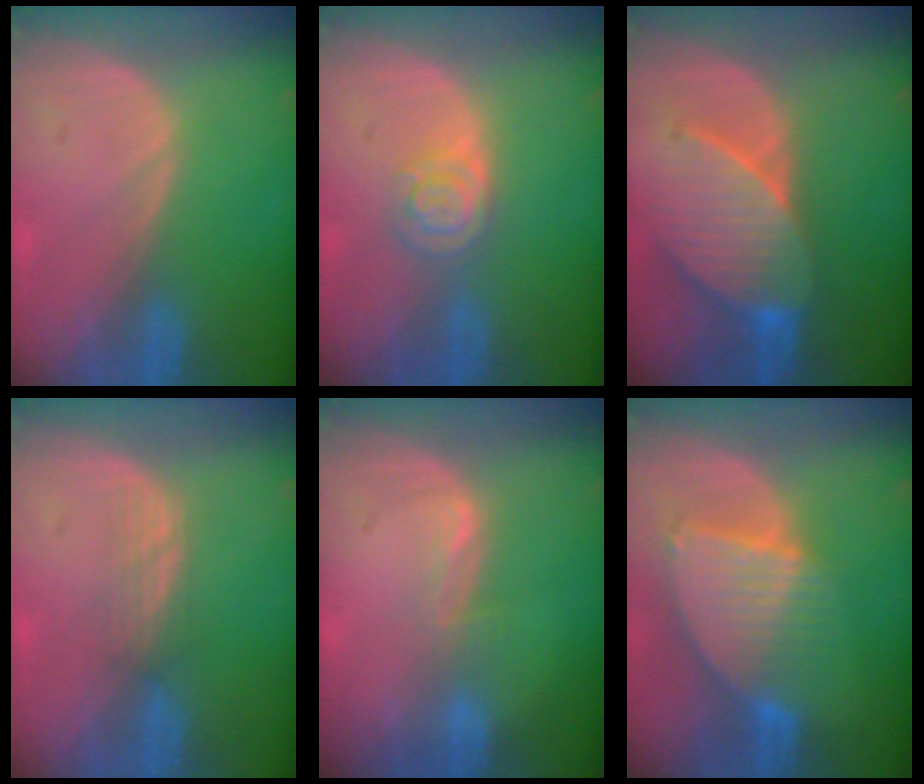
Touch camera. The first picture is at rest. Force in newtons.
{"total": 4.3, "press": 3.9, "slide": 1.9}
{"total": 8.5, "press": 8.3, "slide": 1.5}
{"total": 2.1, "press": 2.1, "slide": 0.2}
{"total": 2.0, "press": 2.0, "slide": 0.3}
{"total": 8.4, "press": 7.3, "slide": 4.1}